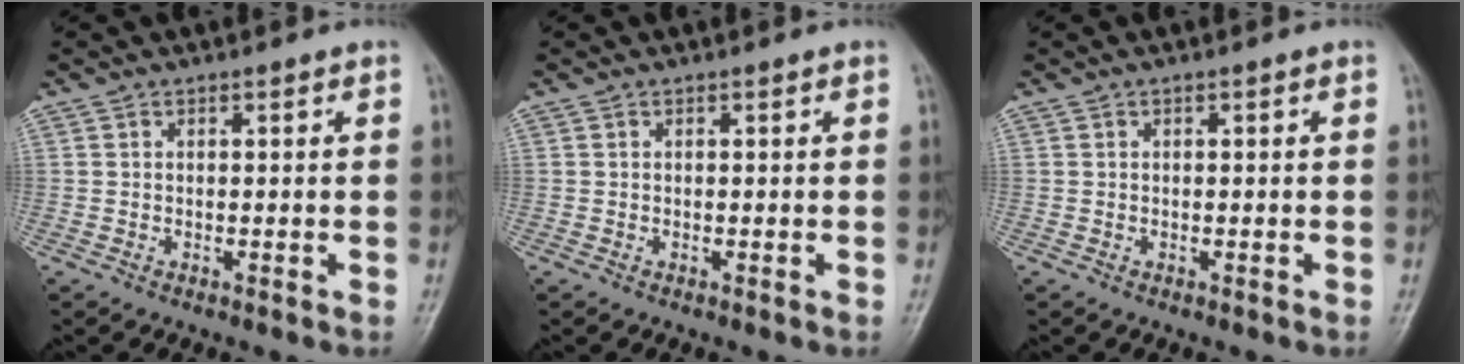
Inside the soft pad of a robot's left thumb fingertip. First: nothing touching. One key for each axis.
{"total": 0.0}
{"total": 0.0}